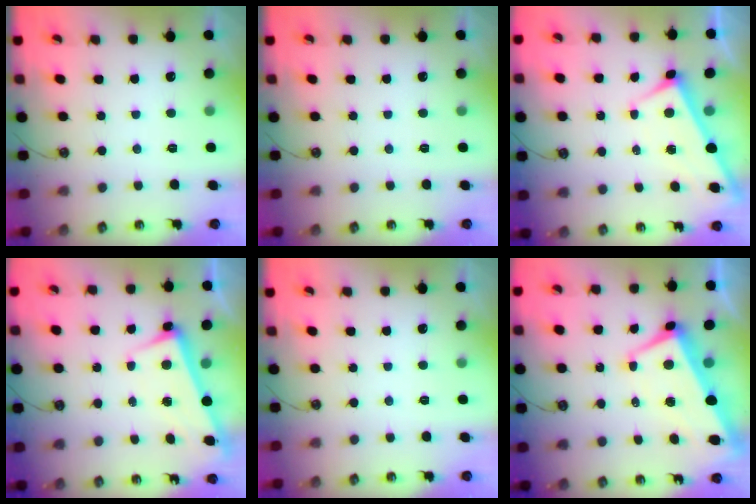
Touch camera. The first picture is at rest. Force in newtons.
{"total": 0.0}
{"total": 2.9, "press": 2.9, "slide": 0.1}
{"total": 2.6, "press": 2.5, "slide": 0.7}
{"total": 0.0}
{"total": 1.7, "press": 1.1, "slide": 1.3}